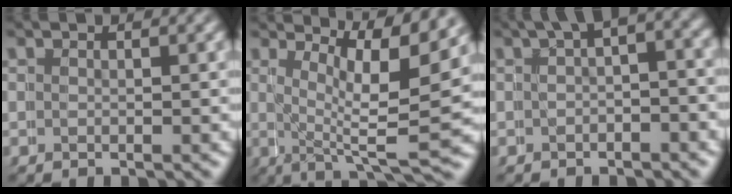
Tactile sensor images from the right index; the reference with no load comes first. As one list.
[{"total": 8.6, "force": [2.1, 2.8, 7.9], "torque": [-0.107, -0.015, 0.027]}, {"total": 3.2, "force": [0.8, 1.8, 2.5], "torque": [-0.027, 0.012, 0.001]}]